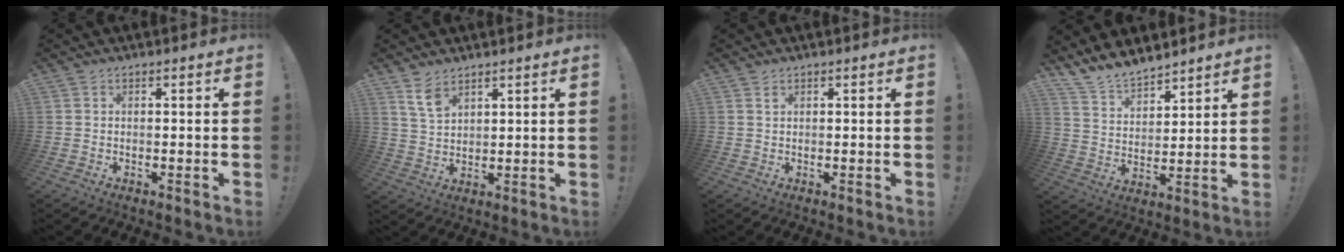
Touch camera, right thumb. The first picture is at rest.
{"total": 6.6, "force": [4.5, 3.3, 3.4], "torque": [-0.056, -0.023, 0.085]}
{"total": 0.8, "force": [0.5, 0.3, 0.4], "torque": [-0.004, -0.002, 0.009]}
{"total": 9.6, "force": [8.9, 3.3, 1.6], "torque": [-0.052, -0.070, 0.174]}